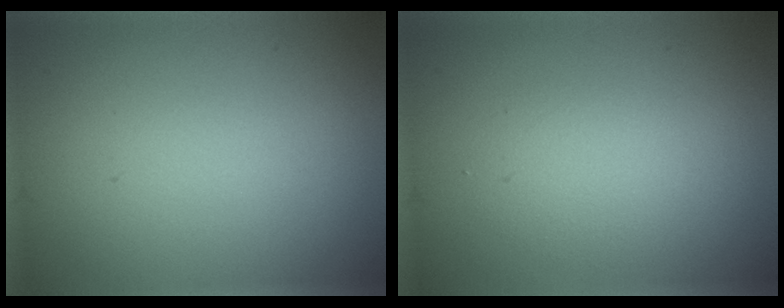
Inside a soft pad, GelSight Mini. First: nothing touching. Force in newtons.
{"total": 2.1, "press": 2.1, "slide": 0.2}